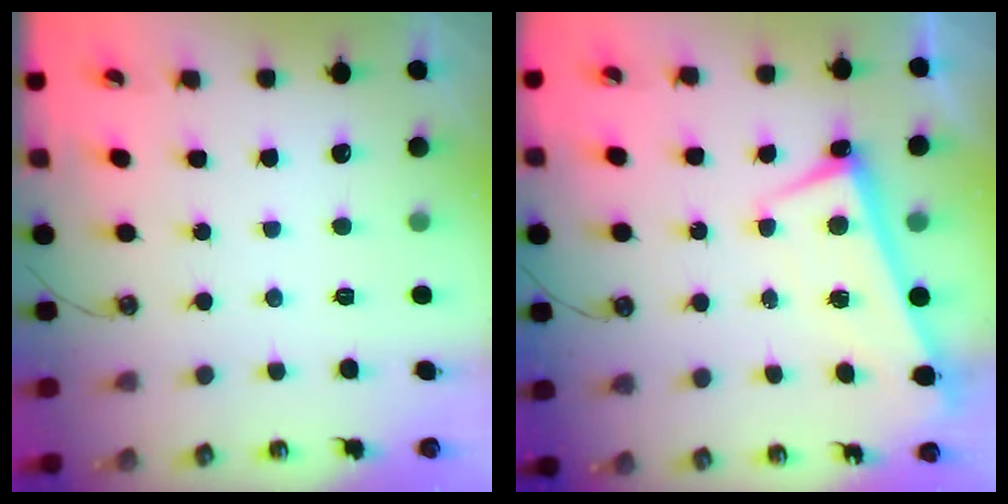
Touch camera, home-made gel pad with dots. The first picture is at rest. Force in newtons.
{"total": 1.3, "press": 1.1, "slide": 0.8}